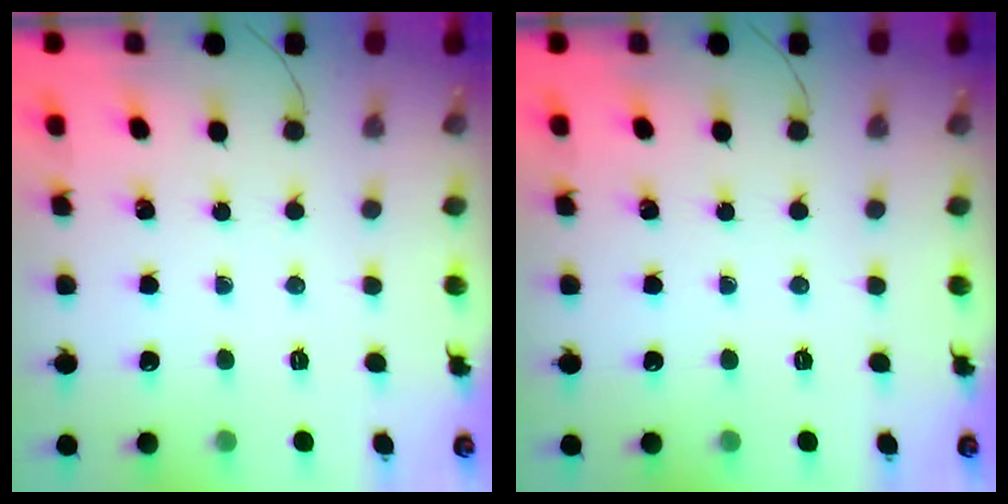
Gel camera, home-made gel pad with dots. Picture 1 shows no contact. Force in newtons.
{"total": 0.0}